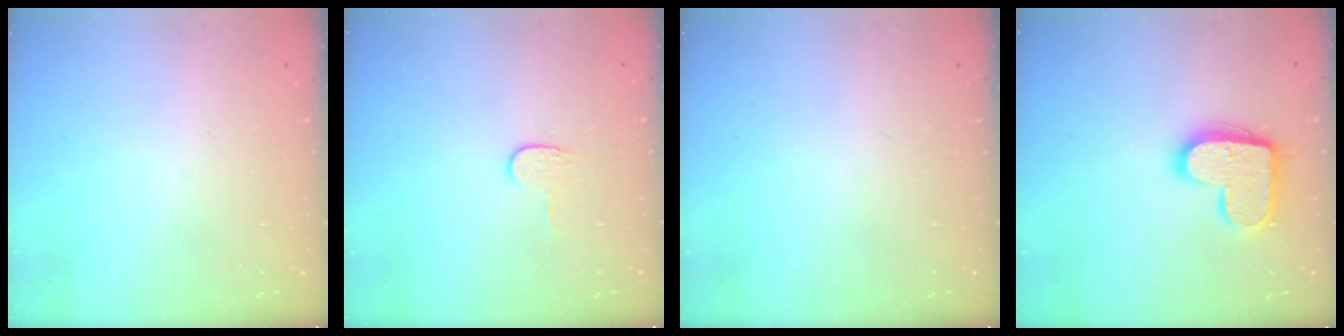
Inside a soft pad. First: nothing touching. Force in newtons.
{"total": 3.6, "press": 3.6, "slide": 0.3}
{"total": 0.0}
{"total": 15.5, "press": 15.5, "slide": 0.8}